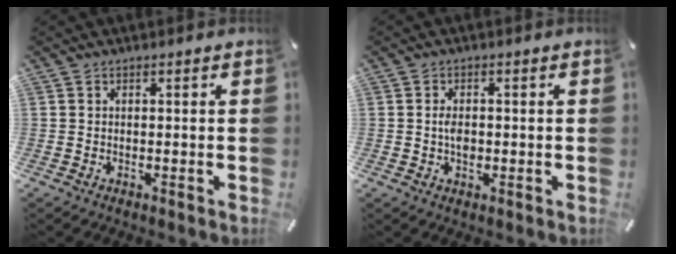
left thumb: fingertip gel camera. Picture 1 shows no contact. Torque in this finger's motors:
{"motor_torque": [0.52, 0.48, 0.30, 0.02, 0.16]}